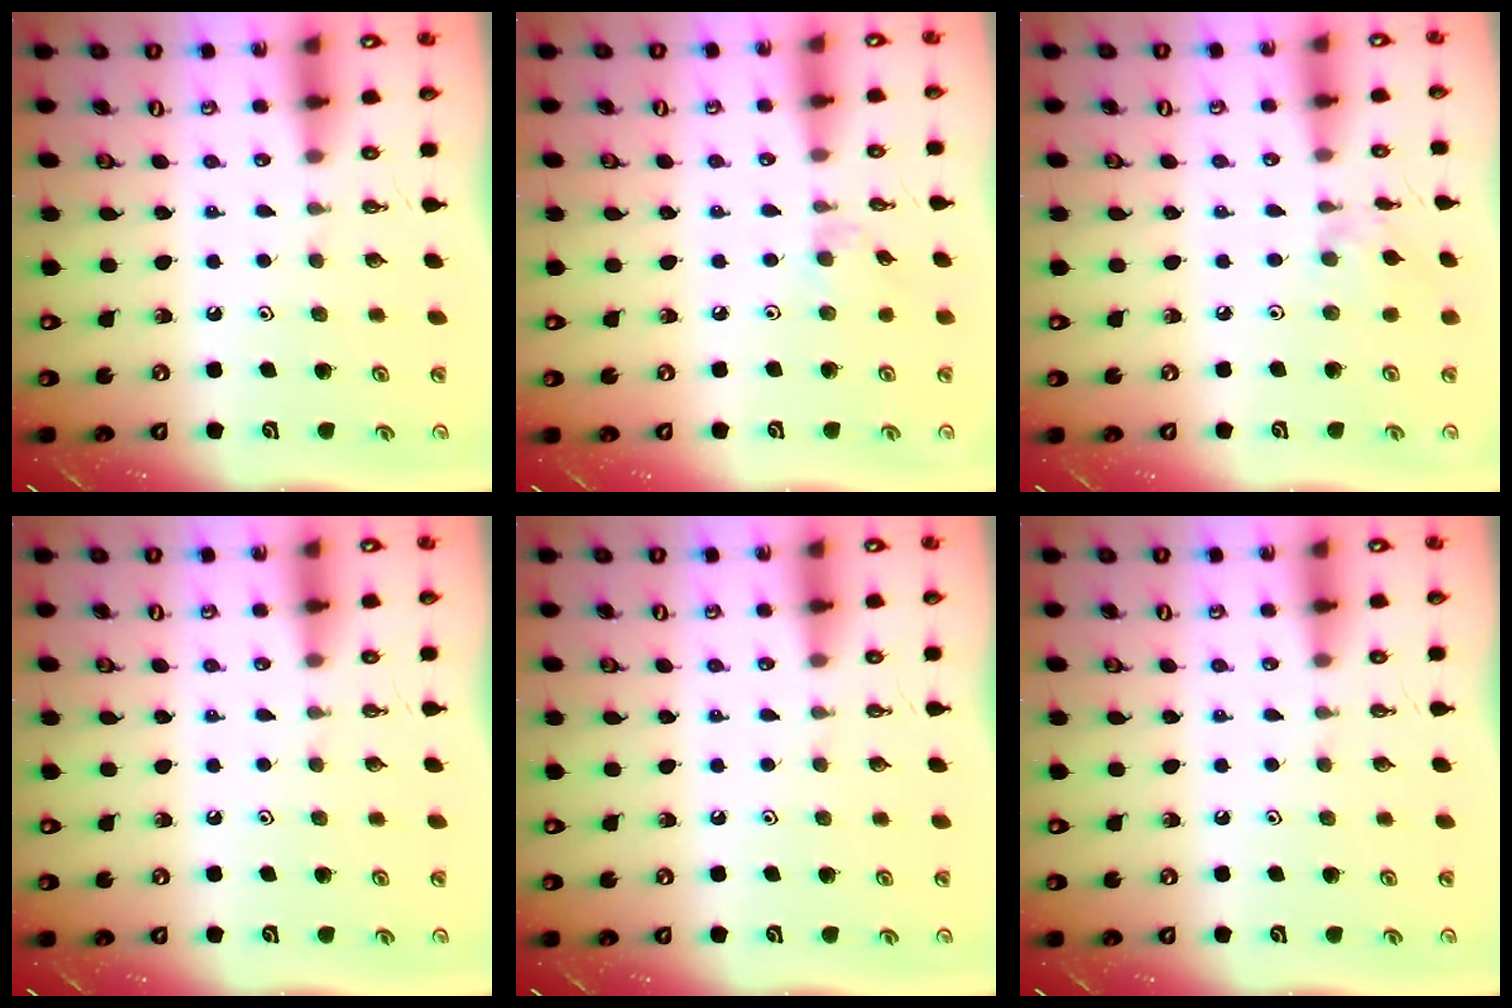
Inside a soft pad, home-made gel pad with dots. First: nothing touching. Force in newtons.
{"total": 3.0, "press": 3.0, "slide": 0.5}
{"total": 2.0, "press": 2.0, "slide": 0.4}
{"total": 0.0}
{"total": 0.0}
{"total": 0.0}